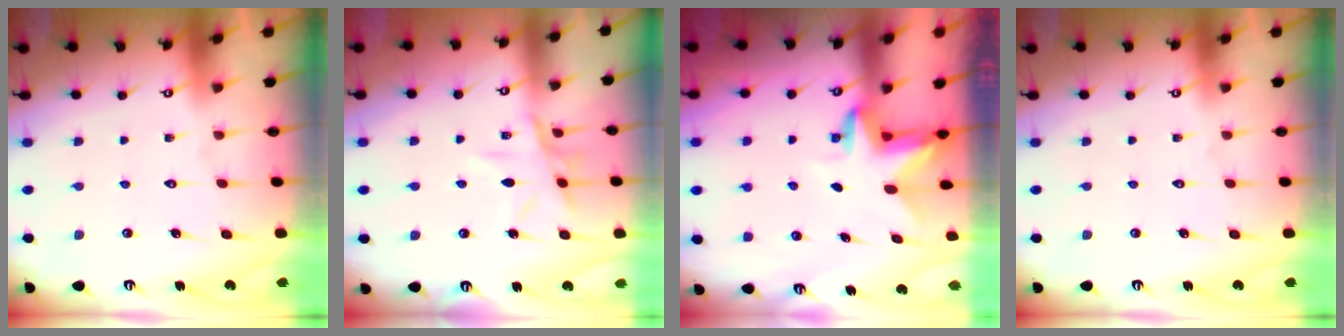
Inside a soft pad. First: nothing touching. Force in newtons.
{"total": 10.4, "press": 10.3, "slide": 0.7}
{"total": 3.4, "press": 3.4, "slide": 0.1}
{"total": 0.0}